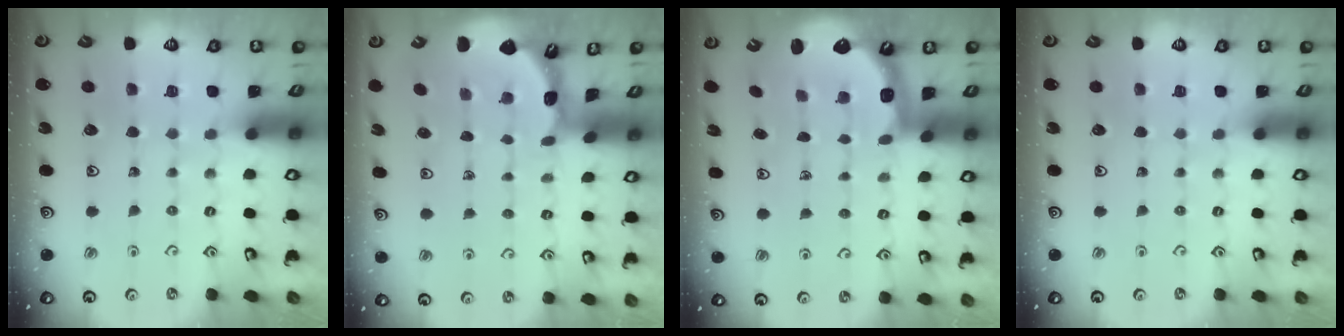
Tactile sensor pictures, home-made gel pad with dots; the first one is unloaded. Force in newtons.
{"total": 1.7, "press": 1.7, "slide": 0.1}
{"total": 2.8, "press": 2.5, "slide": 1.2}
{"total": 0.0}